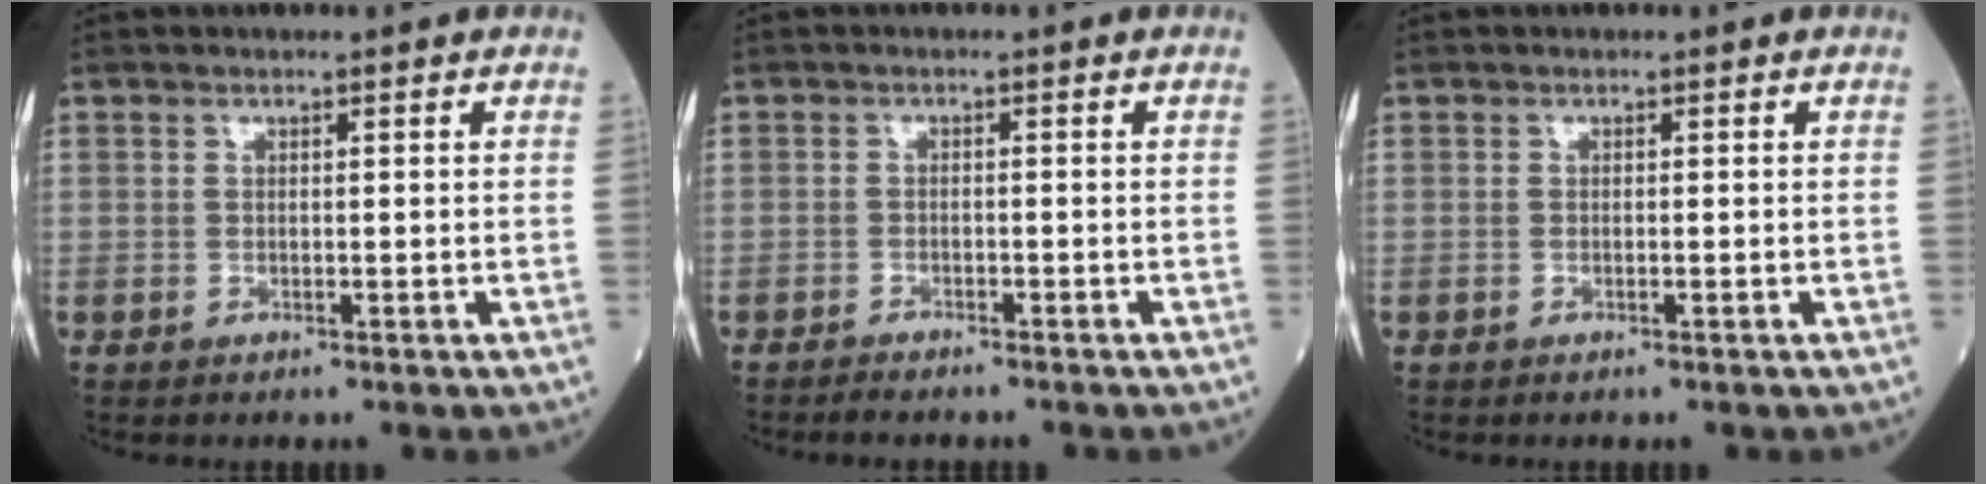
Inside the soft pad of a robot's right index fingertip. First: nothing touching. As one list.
[{"total": 2.3, "force": [-2.1, 0.4, 0.9], "torque": [-0.017, -0.004, -0.031]}, {"total": 0.0}]